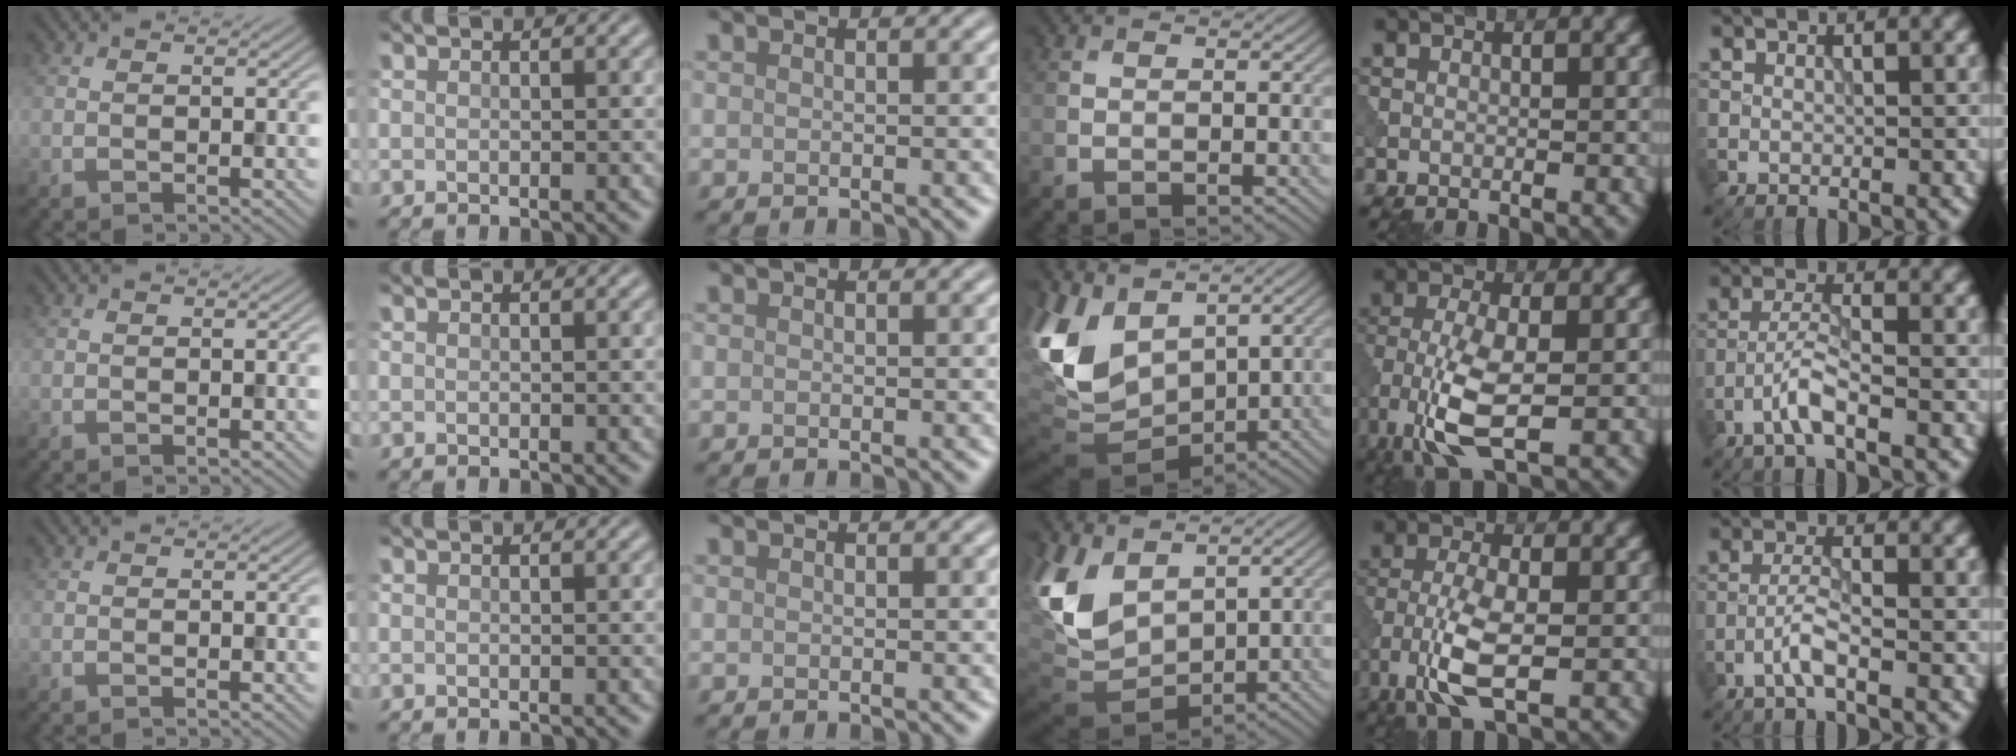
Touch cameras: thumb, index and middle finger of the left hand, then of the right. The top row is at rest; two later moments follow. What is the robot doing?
{"motion": "wipe", "object": "makeup brush"}